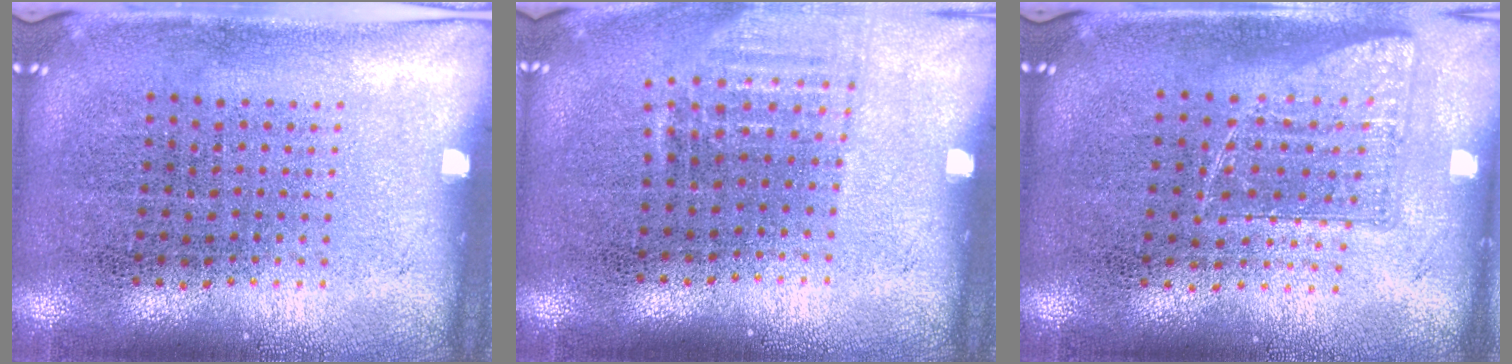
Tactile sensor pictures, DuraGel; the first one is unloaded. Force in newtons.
{"total": 1.0, "press": 0.9, "slide": 0.4}
{"total": 0.8, "press": 0.8, "slide": 0.2}